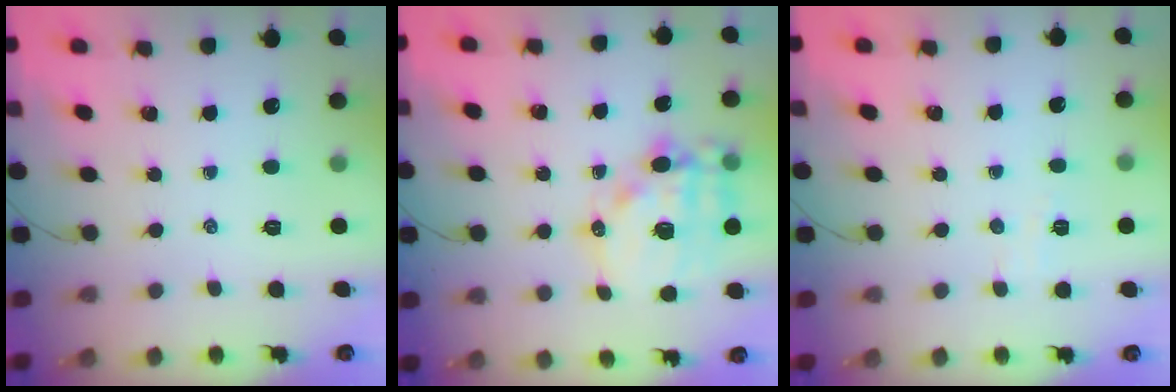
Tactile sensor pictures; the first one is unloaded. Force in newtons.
{"total": 16.9, "press": 16.5, "slide": 3.5}
{"total": 2.9, "press": 2.7, "slide": 1.0}